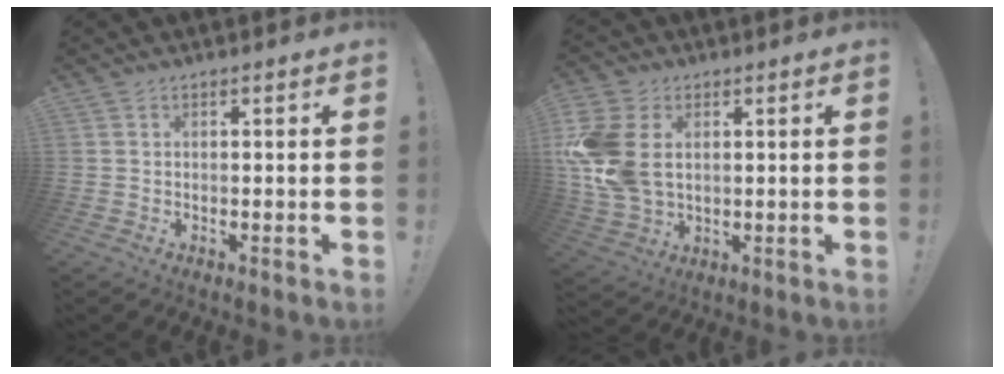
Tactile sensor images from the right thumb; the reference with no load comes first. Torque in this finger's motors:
{"motor_torque": [2.21, 2.22, 0.26, 0.21, 0.20]}